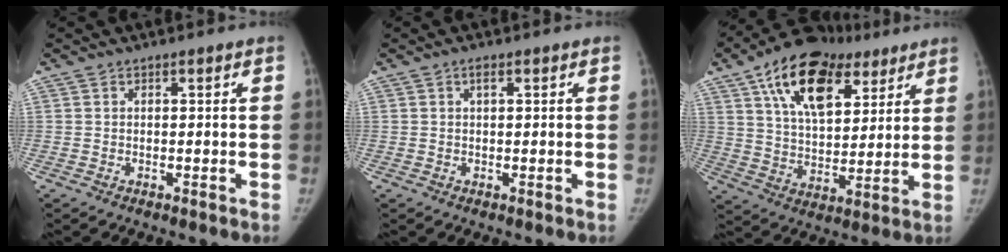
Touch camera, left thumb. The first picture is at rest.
{"total": 1.2, "force": [0.3, 0.6, 1.0], "torque": [-0.013, 0.002, 0.004]}
{"total": 20.7, "force": [10.5, 11.7, 13.6], "torque": [-0.190, -0.017, 0.173]}